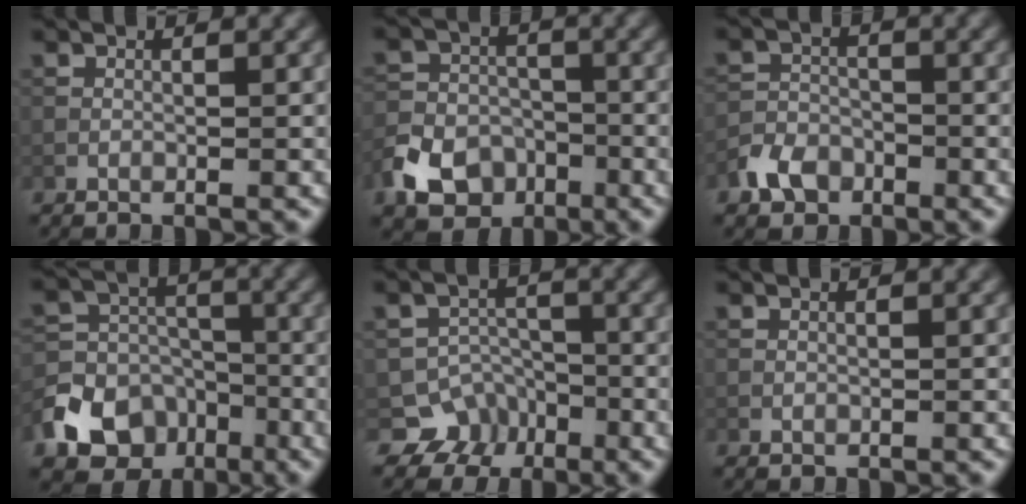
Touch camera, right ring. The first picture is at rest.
{"total": 6.1, "force": [-3.2, 4.5, 2.6], "torque": [-0.047, -0.007, -0.063]}
{"total": 3.0, "force": [-1.9, 2.1, 1.0], "torque": [-0.018, 0.003, -0.042]}
{"total": 11.7, "force": [-6.2, 9.1, 3.8], "torque": [-0.079, -0.029, -0.132]}
{"total": 4.1, "force": [-2.4, 3.2, 0.5], "torque": [0.008, 0.000, -0.031]}
{"total": 0.0}